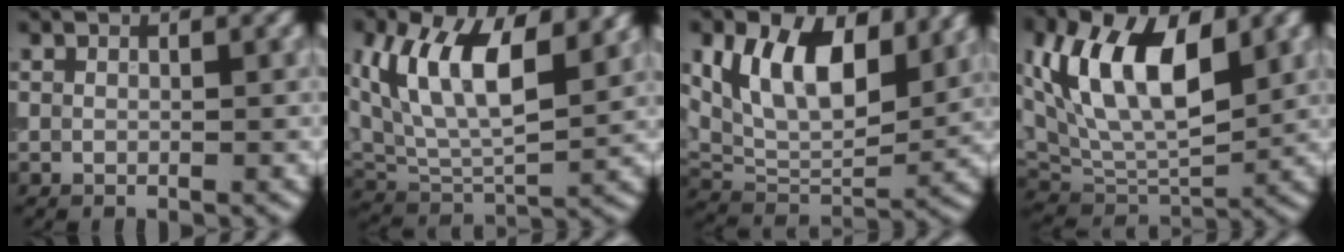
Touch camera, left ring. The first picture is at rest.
{"total": 11.3, "force": [4.7, 5.2, 8.9], "torque": [-0.169, 0.012, 0.079]}
{"total": 9.9, "force": [4.0, 5.6, 7.2], "torque": [-0.125, -0.007, 0.068]}
{"total": 10.7, "force": [3.8, 5.2, 8.5], "torque": [-0.156, 0.000, 0.065]}